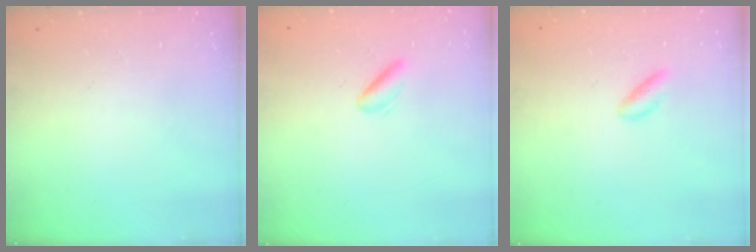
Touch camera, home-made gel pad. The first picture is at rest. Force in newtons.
{"total": 1.6, "press": 1.3, "slide": 1.0}
{"total": 2.7, "press": 2.4, "slide": 1.2}